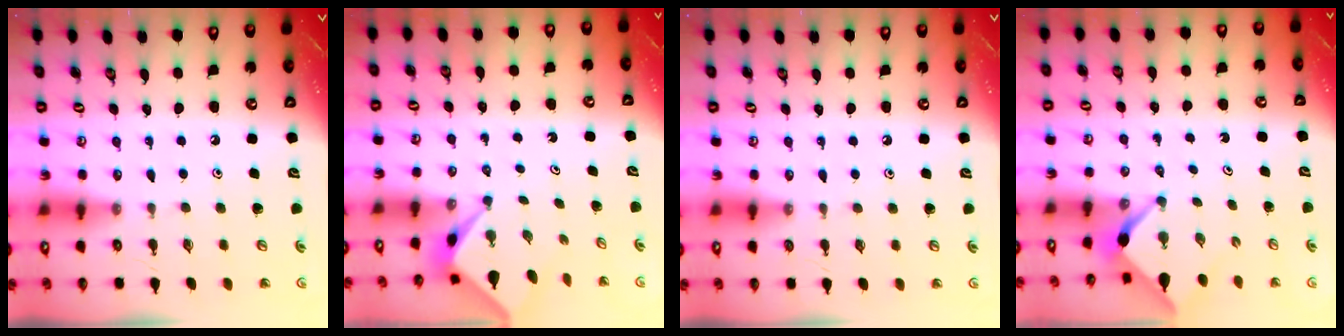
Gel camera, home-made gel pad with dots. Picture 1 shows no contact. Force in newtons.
{"total": 2.1, "press": 2.1, "slide": 0.2}
{"total": 2.7, "press": 2.7, "slide": 0.3}
{"total": 2.7, "press": 2.6, "slide": 0.3}